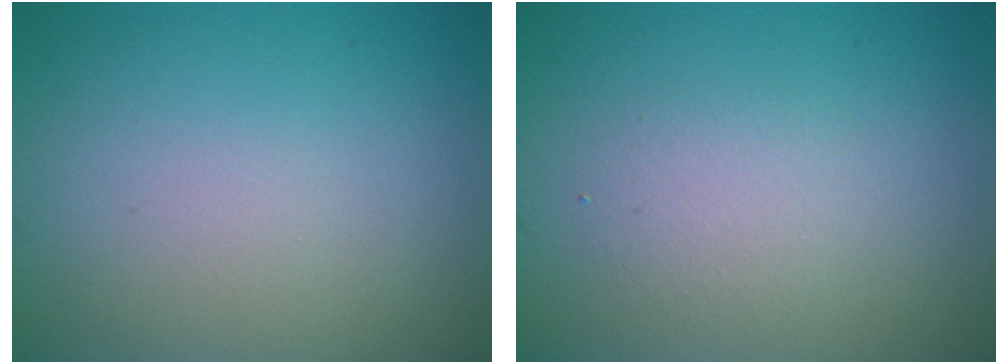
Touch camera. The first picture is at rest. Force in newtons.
{"total": 1.9, "press": 1.9, "slide": 0.2}